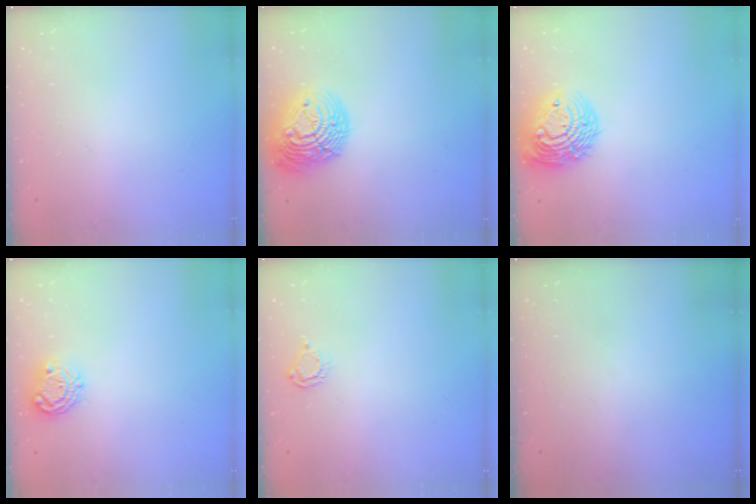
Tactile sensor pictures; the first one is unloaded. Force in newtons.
{"total": 18.1, "press": 18.0, "slide": 1.7}
{"total": 14.1, "press": 14.1, "slide": 1.3}
{"total": 8.3, "press": 8.3, "slide": 0.3}
{"total": 4.5, "press": 4.4, "slide": 0.6}
{"total": 0.0}